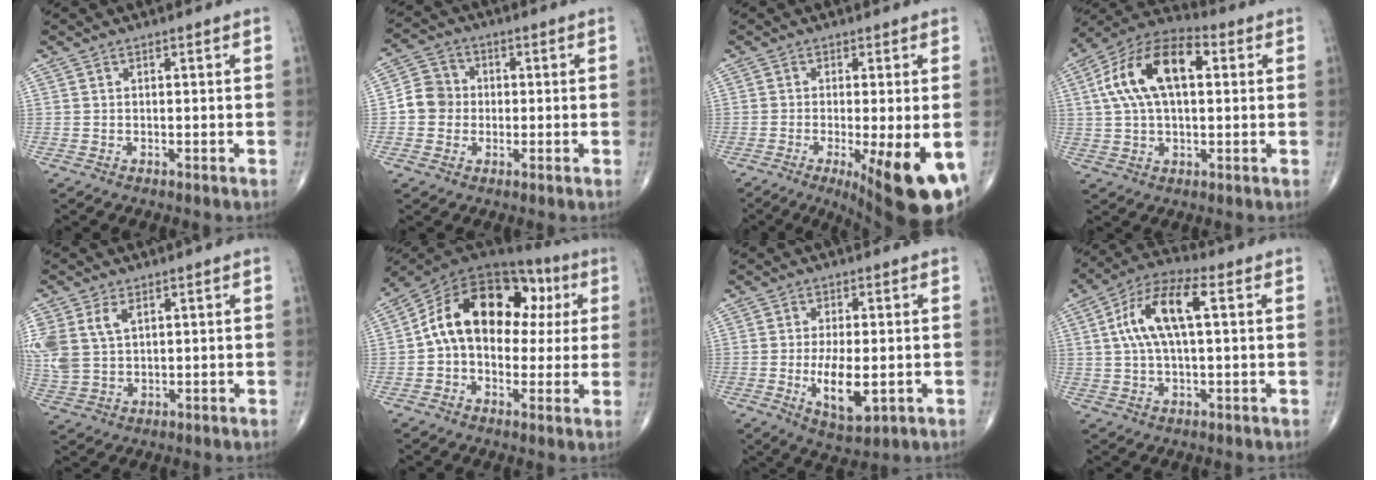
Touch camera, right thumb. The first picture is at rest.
{"total": 6.3, "force": [-0.6, 5.9, 2.2], "torque": [-0.020, 0.016, -0.022]}
{"total": 15.6, "force": [-5.8, 3.9, 14.0], "torque": [-0.162, -0.025, -0.075]}
{"total": 16.1, "force": [3.4, 8.5, 13.2], "torque": [-0.246, 0.033, 0.054]}
{"total": 10.1, "force": [3.4, 6.5, 6.9], "torque": [-0.173, 0.001, 0.078]}
{"total": 19.4, "force": [2.8, 12.9, 14.2], "torque": [-0.201, 0.044, 0.034]}
{"total": 8.7, "force": [-1.6, 3.7, 7.7], "torque": [-0.128, -0.016, -0.020]}
{"total": 12.5, "force": [2.6, 4.9, 11.1], "torque": [-0.224, 0.029, 0.043]}